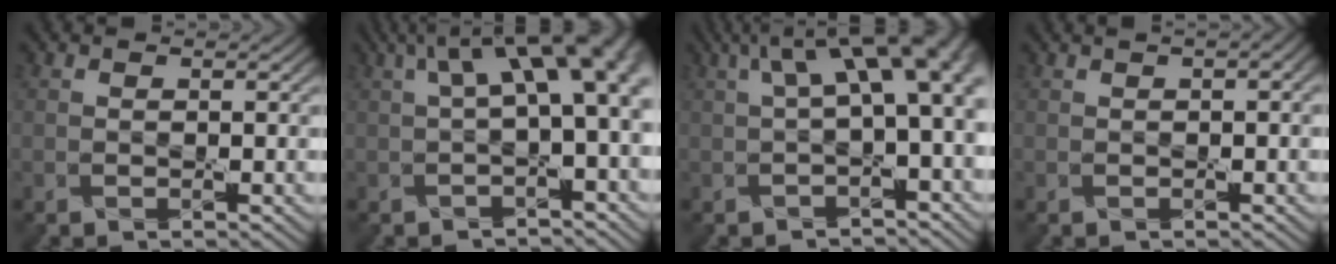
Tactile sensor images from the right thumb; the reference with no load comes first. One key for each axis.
{"total": 9.9, "fx": 2.4, "fy": 3.8, "fz": 8.8, "tx": -0.130, "ty": 0.015, "tz": 0.041}
{"total": 10.1, "fx": 2.5, "fy": 3.9, "fz": 8.9, "tx": -0.137, "ty": 0.014, "tz": 0.044}
{"total": 3.3, "fx": 1.2, "fy": 1.5, "fz": 2.7, "tx": -0.033, "ty": 0.012, "tz": 0.001}